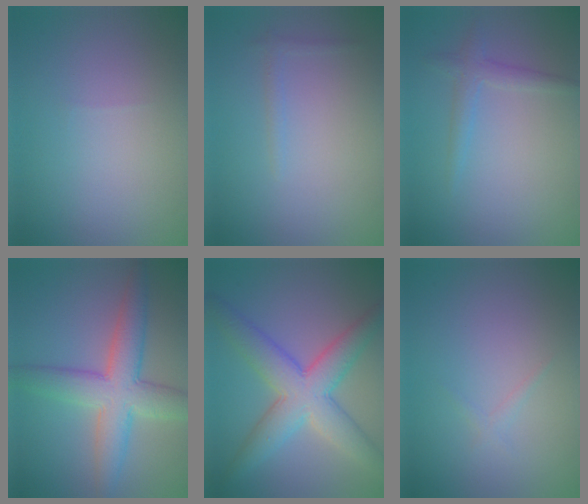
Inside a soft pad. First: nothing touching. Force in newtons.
{"total": 0.7, "press": 0.7, "slide": 0.1}
{"total": 1.8, "press": 1.8, "slide": 0.0}
{"total": 6.5, "press": 6.5, "slide": 0.4}
{"total": 7.2, "press": 7.2, "slide": 0.1}
{"total": 0.7, "press": 0.7, "slide": 0.0}